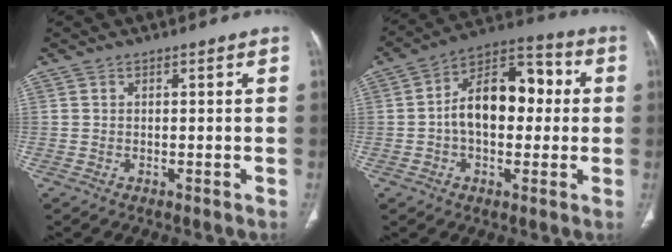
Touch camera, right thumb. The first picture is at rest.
{"total": 15.1, "force": [0.6, 9.2, 12.0], "torque": [-0.162, 0.039, -0.001]}